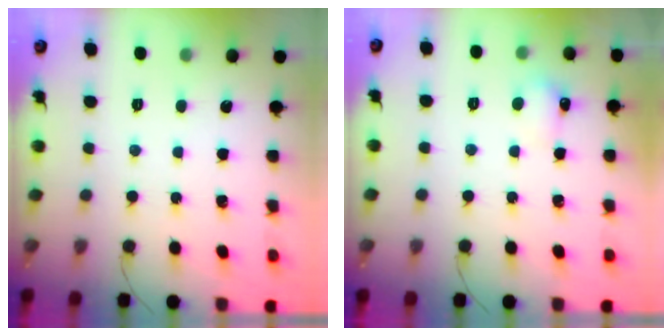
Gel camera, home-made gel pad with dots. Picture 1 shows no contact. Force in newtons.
{"total": 4.9, "press": 4.6, "slide": 1.5}